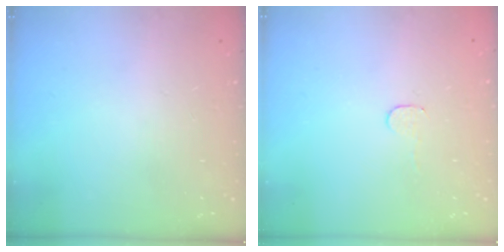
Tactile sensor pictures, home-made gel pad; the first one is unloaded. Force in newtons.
{"total": 2.8, "press": 2.8, "slide": 0.2}